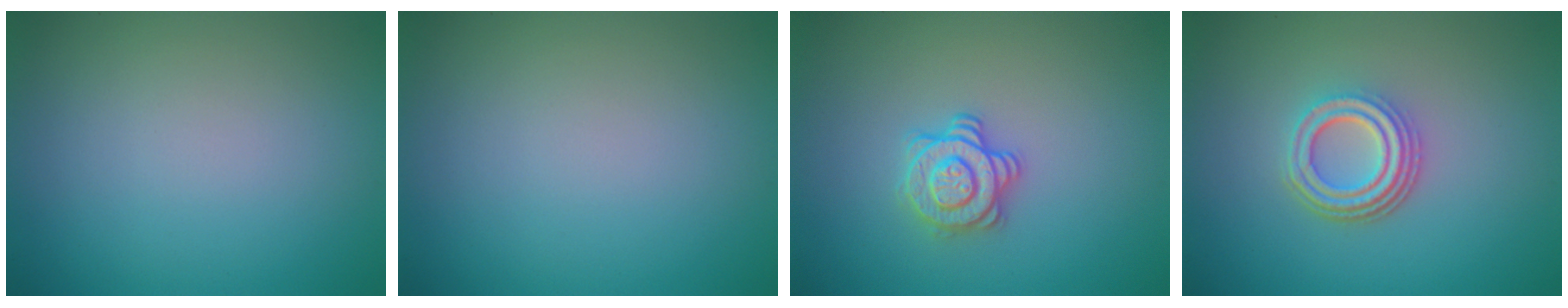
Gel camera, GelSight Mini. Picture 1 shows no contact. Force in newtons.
{"total": 0.0}
{"total": 2.9, "press": 2.6, "slide": 1.2}
{"total": 4.3, "press": 3.2, "slide": 2.9}